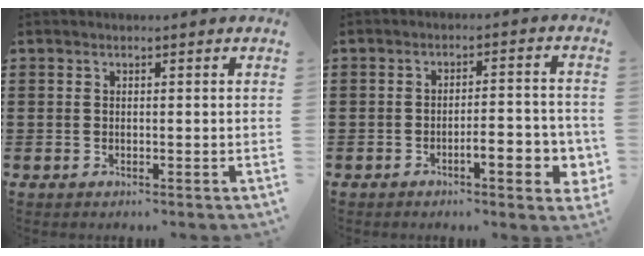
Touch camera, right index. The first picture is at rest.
{"total": 5.4, "force": [-2.2, 1.4, 4.7], "torque": [-0.068, -0.002, -0.040]}